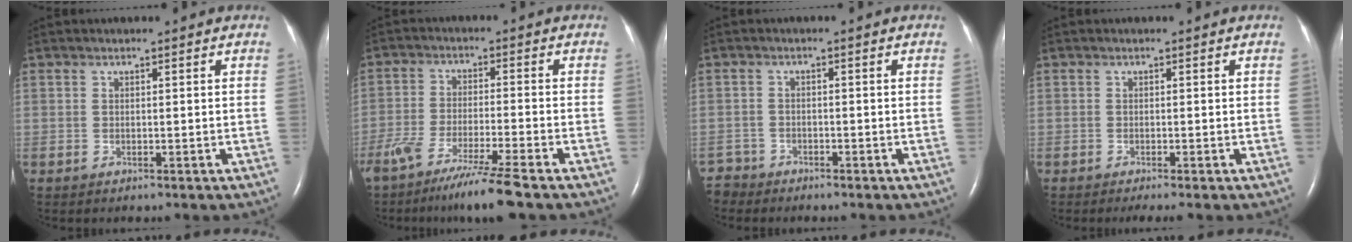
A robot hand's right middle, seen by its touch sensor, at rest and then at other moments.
{"total": 10.3, "force": [-7.8, -1.1, 6.6], "torque": [-0.116, -0.036, -0.134]}
{"total": 2.8, "force": [-2.6, 0.8, -1.0], "torque": [0.015, -0.004, -0.052]}
{"total": 1.9, "force": [-1.5, -0.3, 1.1], "torque": [-0.015, -0.005, -0.021]}